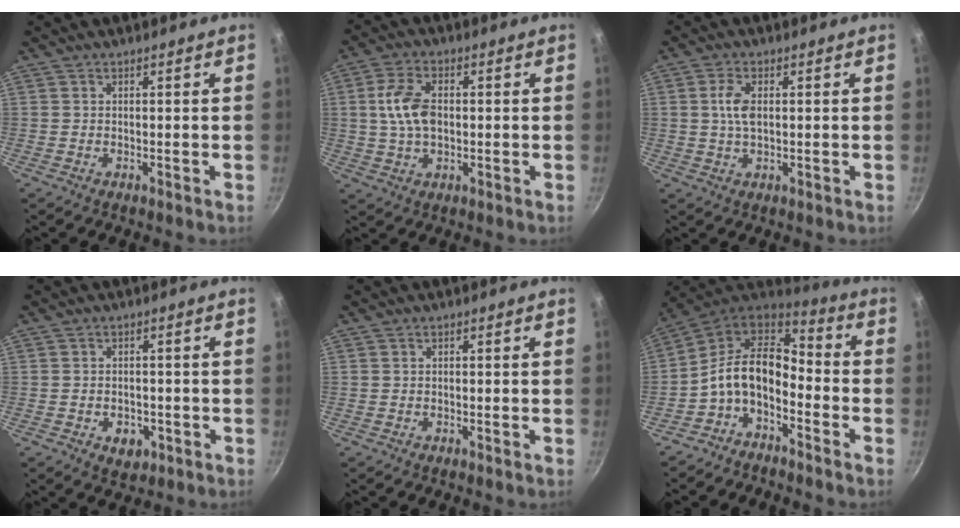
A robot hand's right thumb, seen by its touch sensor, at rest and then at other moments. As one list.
[{"total": 8.4, "force": [0.6, 5.0, 6.8], "torque": [-0.133, 0.008, 0.012]}, {"total": 4.4, "force": [0.6, 2.2, 3.8], "torque": [-0.083, 0.000, 0.009]}, {"total": 4.1, "force": [-1.6, 2.9, 2.4], "torque": [-0.018, 0.008, -0.017]}, {"total": 0.0}, {"total": 11.5, "force": [-4.2, 6.9, 8.2], "torque": [-0.124, 0.091, -0.089]}]